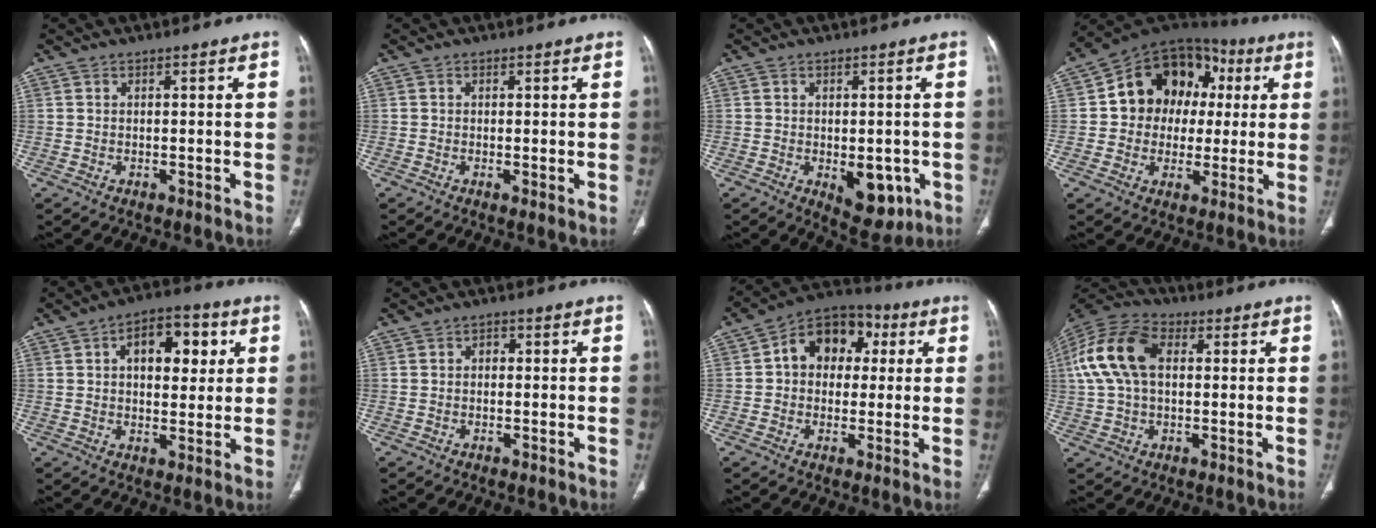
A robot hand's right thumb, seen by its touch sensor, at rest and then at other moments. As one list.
[{"total": 0.9, "force": [-0.1, 0.1, 0.9], "torque": [-0.020, -0.006, -0.005]}, {"total": 7.8, "force": [-2.3, 4.3, 6.1], "torque": [-0.050, -0.005, -0.016]}, {"total": 17.1, "force": [2.5, 14.0, 9.5], "torque": [-0.087, 0.032, 0.037]}, {"total": 11.7, "force": [3.4, 6.7, 9.0], "torque": [-0.087, 0.008, 0.048]}, {"total": 1.4, "force": [0.1, 1.1, 0.8], "torque": [-0.003, 0.006, 0.000]}, {"total": 10.9, "force": [2.2, 8.3, 6.7], "torque": [-0.062, 0.022, 0.022]}, {"total": 14.6, "force": [2.6, 9.2, 11.0], "torque": [-0.229, 0.030, 0.042]}]